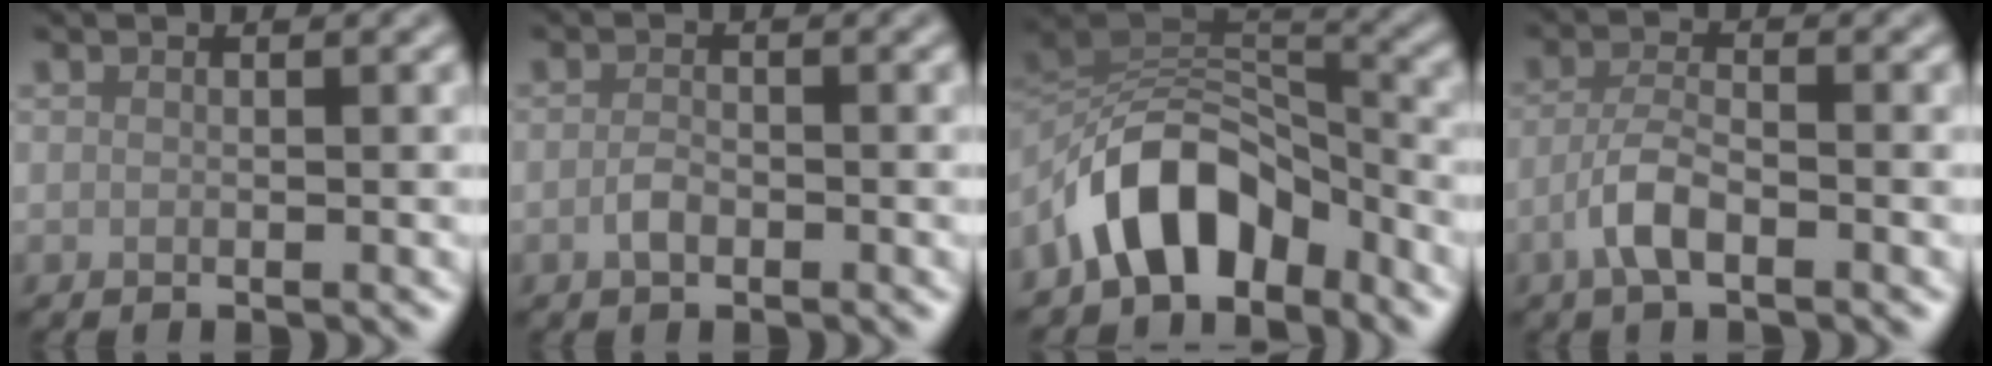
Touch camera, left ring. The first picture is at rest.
{"total": 1.4, "force": [-0.6, 0.7, 1.0], "torque": [-0.021, 0.000, -0.014]}
{"total": 8.5, "force": [-5.6, 4.4, 4.6], "torque": [-0.058, 0.010, -0.110]}
{"total": 3.1, "force": [-1.6, 1.0, 2.5], "torque": [-0.055, 0.004, -0.040]}